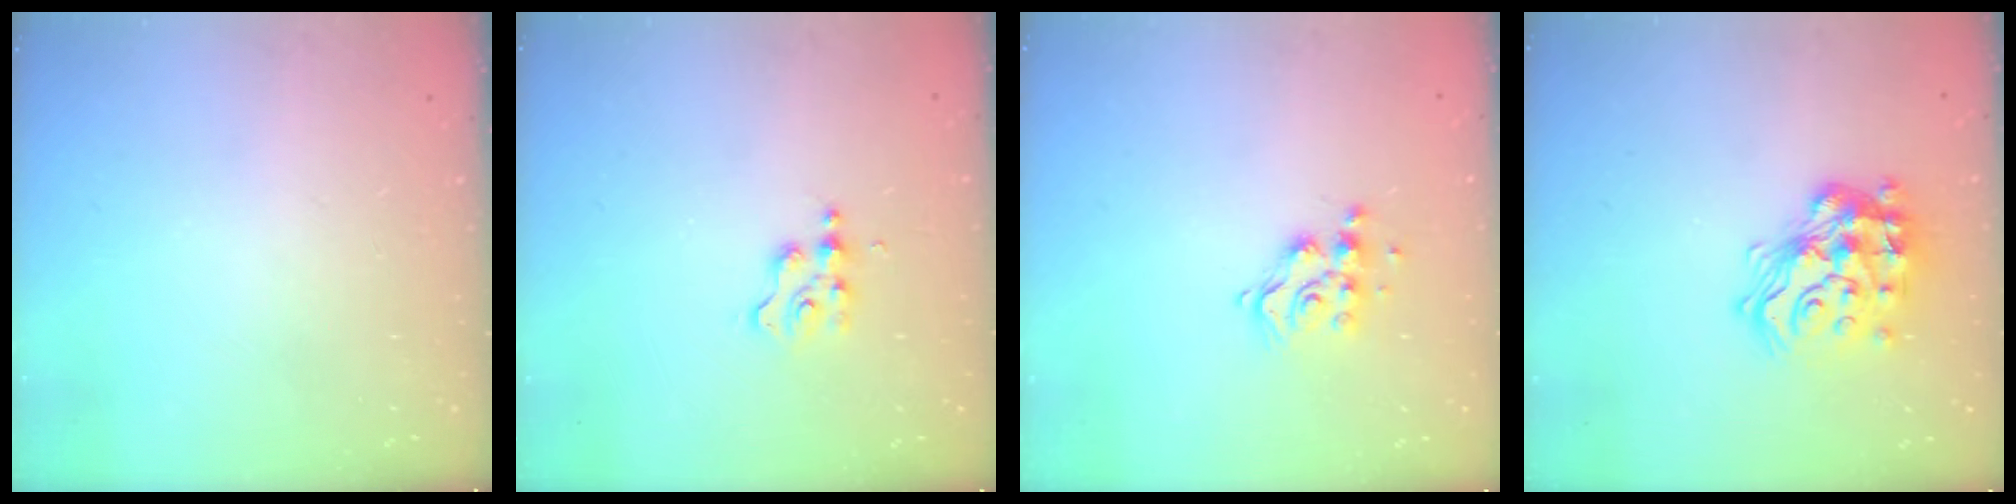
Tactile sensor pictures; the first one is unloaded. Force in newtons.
{"total": 2.9, "press": 2.9, "slide": 0.4}
{"total": 10.7, "press": 10.6, "slide": 0.8}
{"total": 18.9, "press": 18.8, "slide": 1.4}